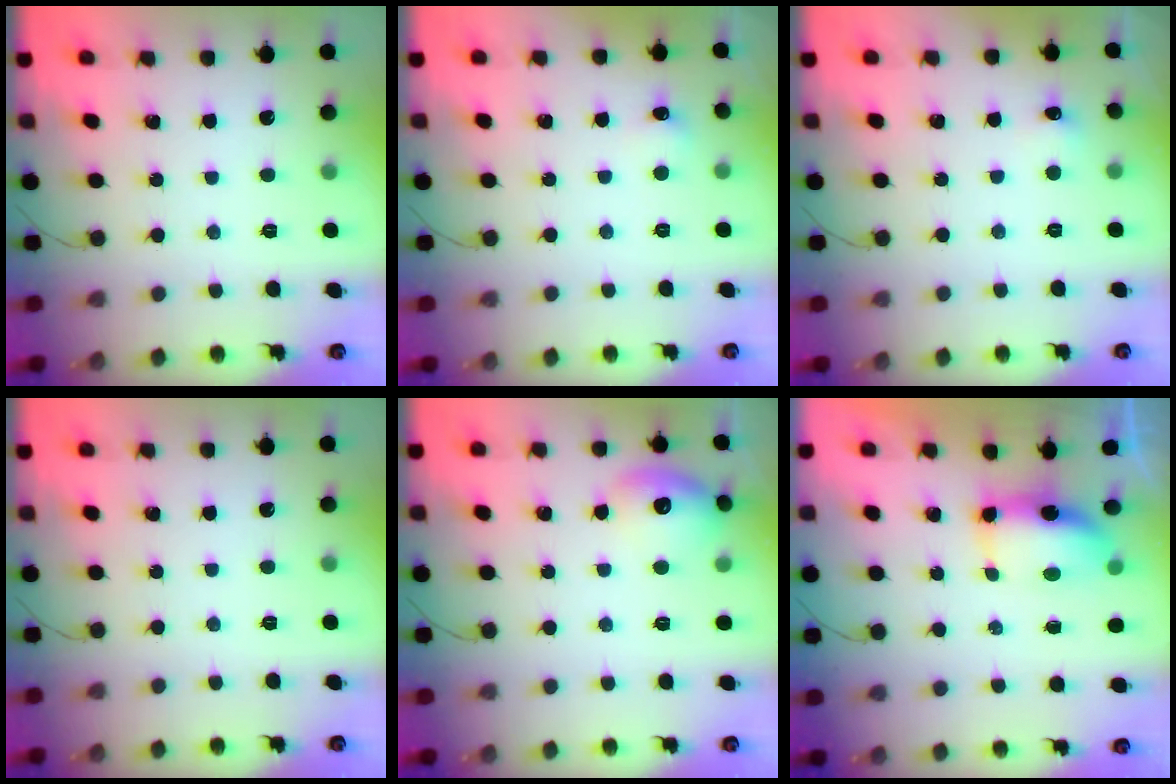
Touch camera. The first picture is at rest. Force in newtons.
{"total": 4.4, "press": 4.2, "slide": 1.3}
{"total": 3.9, "press": 3.8, "slide": 1.1}
{"total": 0.0}
{"total": 12.2, "press": 12.2, "slide": 1.1}
{"total": 7.1, "press": 7.1, "slide": 0.9}